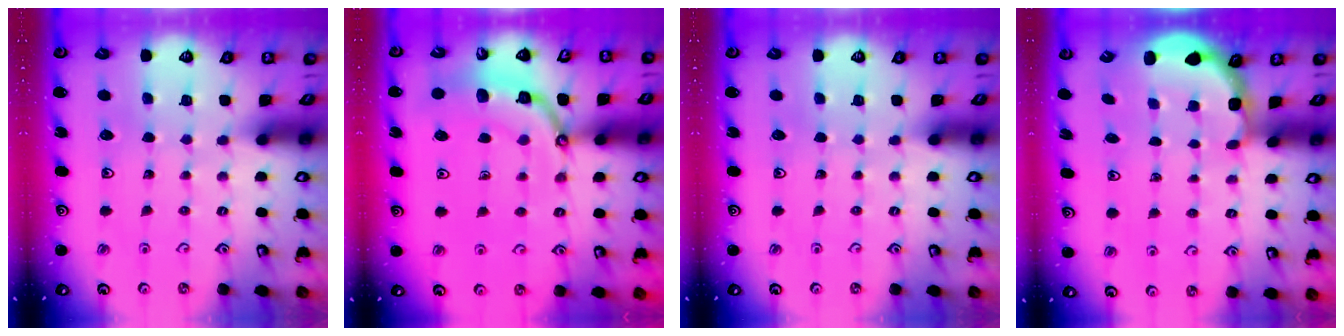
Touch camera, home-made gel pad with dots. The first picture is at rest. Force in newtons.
{"total": 8.0, "press": 8.0, "slide": 0.3}
{"total": 0.0}
{"total": 2.9, "press": 2.5, "slide": 1.4}